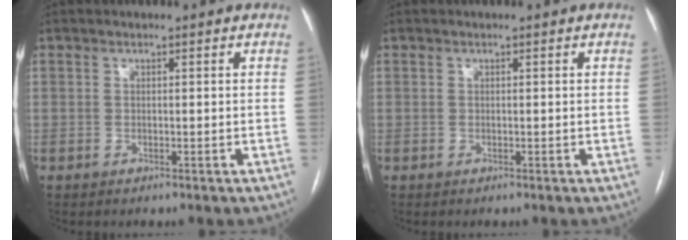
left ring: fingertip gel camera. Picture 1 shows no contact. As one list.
[{"total": 0.0}]